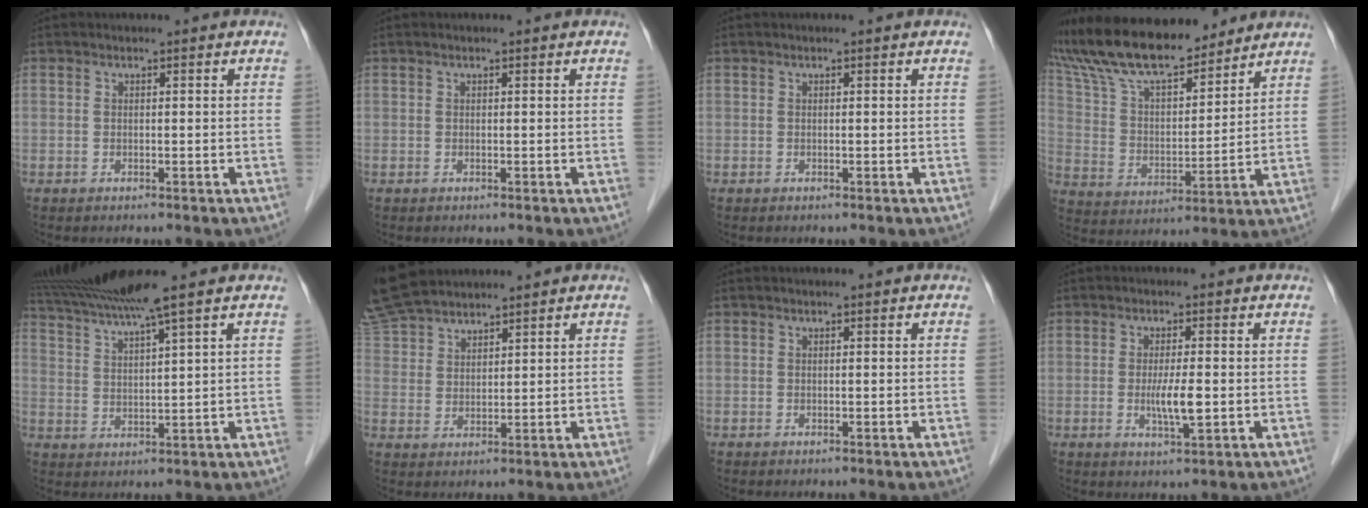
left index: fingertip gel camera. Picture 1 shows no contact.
{"total": 0.0}
{"total": 0.0}
{"total": 17.5, "force": [15.5, 4.2, 7.0], "torque": [-0.137, 0.021, 0.282]}
{"total": 10.0, "force": [8.2, -1.9, 5.3], "torque": [-0.096, 0.010, 0.144]}
{"total": 11.1, "force": [10.0, 3.2, 3.7], "torque": [-0.097, 0.031, 0.203]}
{"total": 0.0}
{"total": 3.9, "force": [-0.5, 0.3, 3.9], "torque": [-0.073, -0.011, -0.009]}